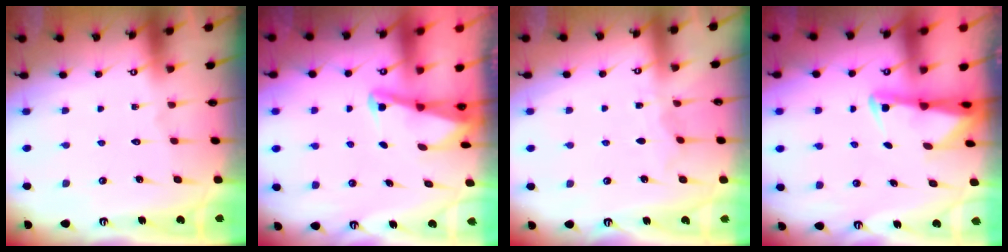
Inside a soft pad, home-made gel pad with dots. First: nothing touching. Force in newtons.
{"total": 2.1, "press": 2.1, "slide": 0.4}
{"total": 3.7, "press": 3.7, "slide": 0.5}
{"total": 2.3, "press": 2.2, "slide": 0.5}